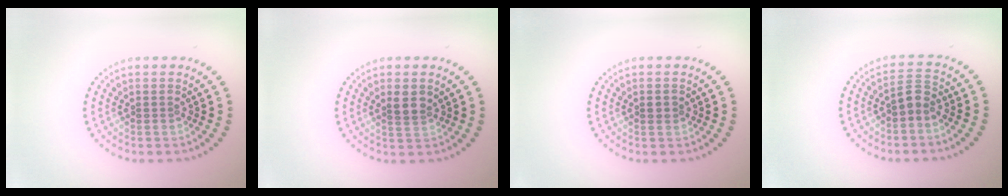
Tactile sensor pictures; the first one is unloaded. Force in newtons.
{"total": 1.9, "press": 1.7, "slide": 0.8}
{"total": 1.1, "press": 1.0, "slide": 0.3}
{"total": 1.8, "press": 1.5, "slide": 1.0}